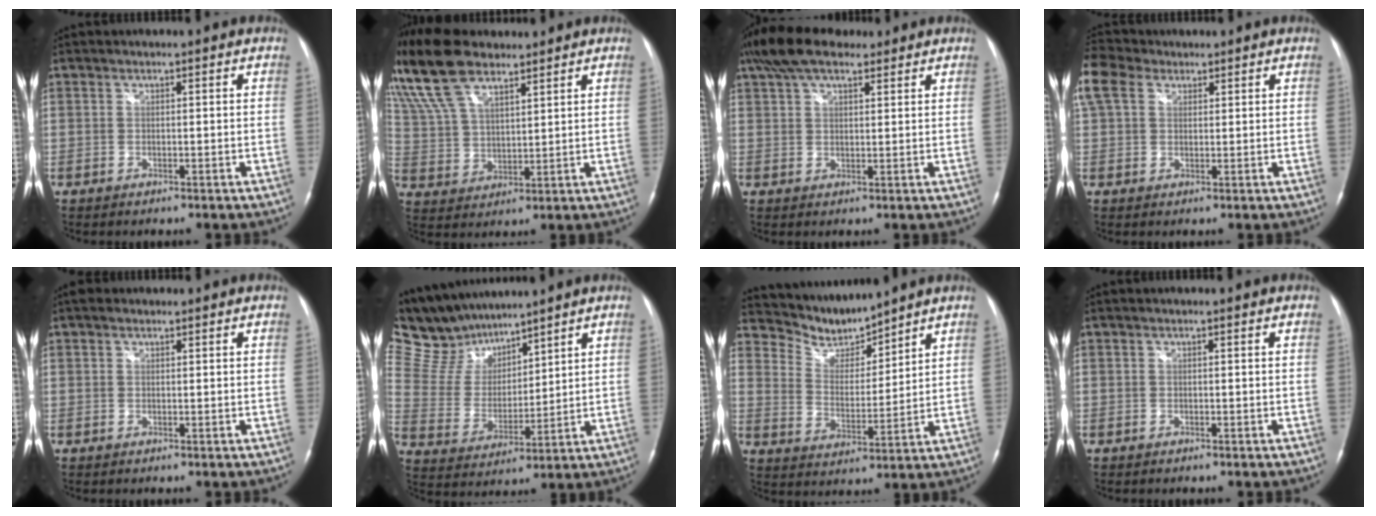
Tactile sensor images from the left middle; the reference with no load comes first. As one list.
[{"total": 15.1, "force": [11.6, 5.6, 7.8], "torque": [-0.185, 0.032, 0.227]}, {"total": 10.1, "force": [7.6, 3.8, 5.5], "torque": [-0.111, 0.040, 0.138]}, {"total": 7.7, "force": [4.8, 4.8, 3.7], "torque": [-0.110, 0.042, 0.100]}, {"total": 1.1, "force": [0.8, 0.7, 0.2], "torque": [-0.004, 0.009, 0.010]}, {"total": 12.4, "force": [11.2, 4.2, 3.4], "torque": [-0.089, 0.024, 0.225]}, {"total": 7.5, "force": [7.4, 0.9, 0.0], "torque": [-0.010, -0.003, 0.155]}, {"total": 0.0}]